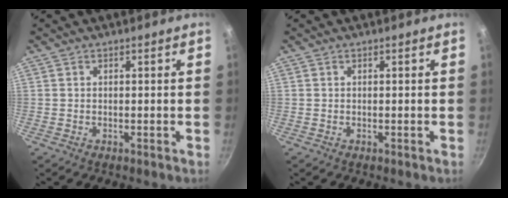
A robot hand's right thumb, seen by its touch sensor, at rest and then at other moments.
{"total": 0.0}